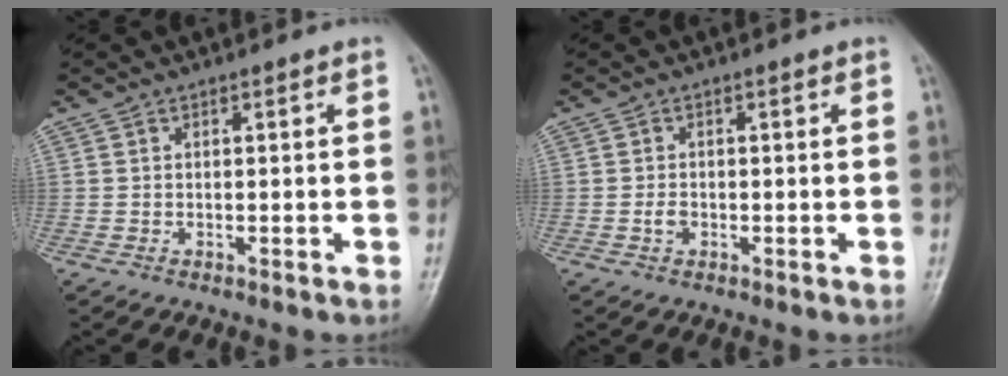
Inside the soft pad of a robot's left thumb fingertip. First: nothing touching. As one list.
[{"total": 1.4, "force": [-0.4, 1.0, 0.9], "torque": [-0.014, 0.001, -0.008]}]